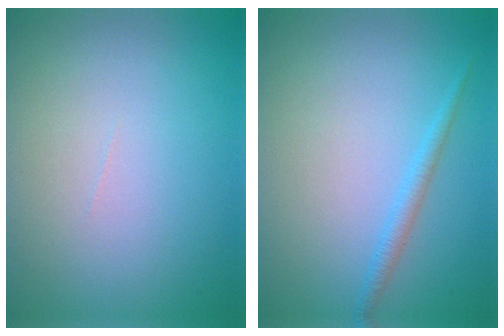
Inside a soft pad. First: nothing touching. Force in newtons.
{"total": 1.3, "press": 1.3, "slide": 0.1}